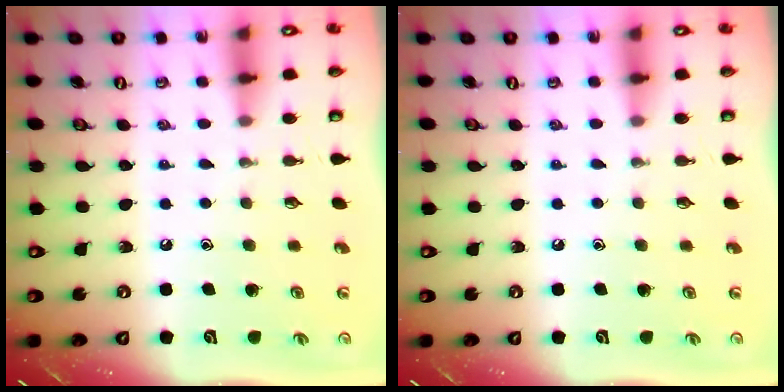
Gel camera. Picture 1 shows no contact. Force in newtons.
{"total": 0.0}